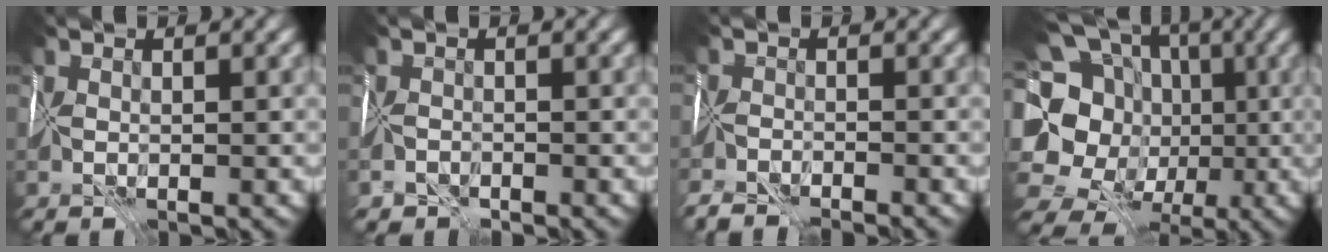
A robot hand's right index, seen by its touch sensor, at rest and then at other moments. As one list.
[{"total": 1.4, "force": [-1.2, 0.6, -0.3], "torque": [0.011, 0.000, -0.027]}, {"total": 5.4, "force": [-5.2, 1.0, 1.1], "torque": [-0.012, -0.011, -0.079]}, {"total": 18.8, "force": [0.1, 17.1, 7.8], "torque": [-0.170, 0.017, -0.020]}]